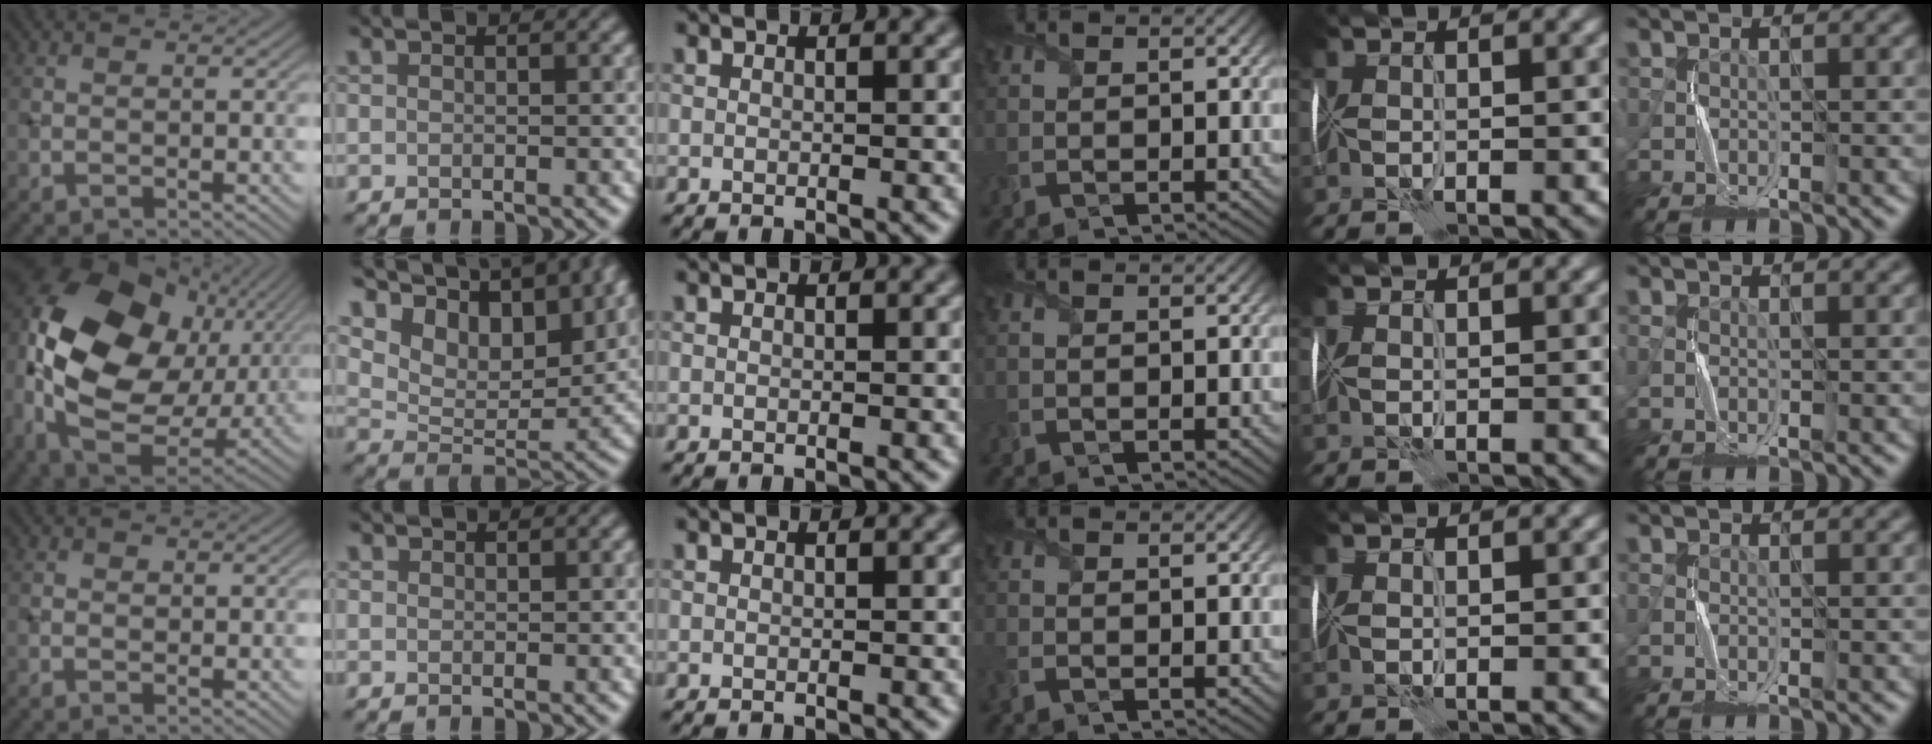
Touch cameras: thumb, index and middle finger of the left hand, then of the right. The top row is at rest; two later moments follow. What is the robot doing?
{"motion": "fold", "object": "memory foam"}